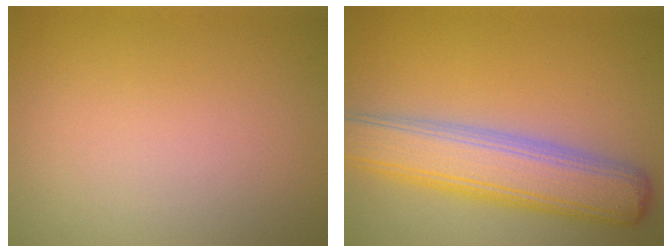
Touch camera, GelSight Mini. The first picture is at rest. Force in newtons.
{"total": 7.1, "press": 7.1, "slide": 0.6}